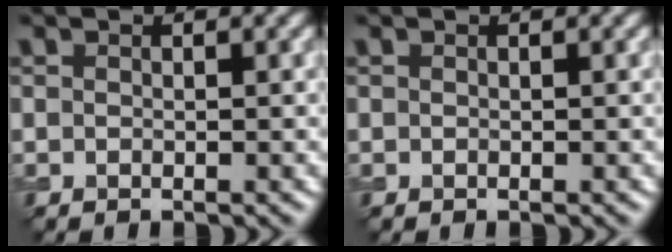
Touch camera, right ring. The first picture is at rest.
{"total": 0.0}